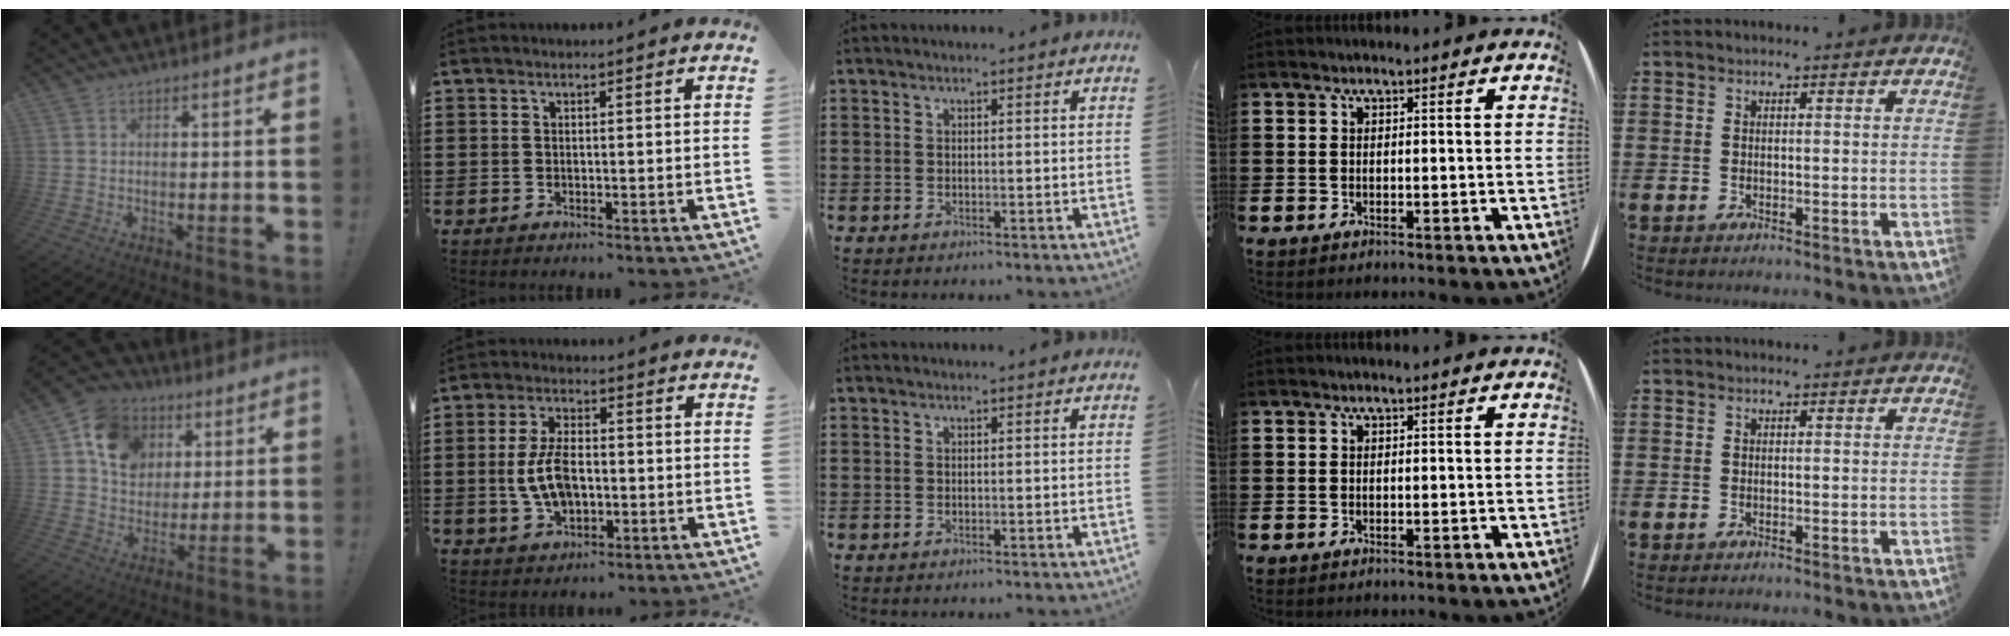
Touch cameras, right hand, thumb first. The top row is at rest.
{"thumb": {"total": 14.0, "force": [5.5, 11.3, 6.1], "torque": [-0.089, -0.015, 0.109]}, "index": {"total": 7.9, "force": [-0.8, 4.2, 6.6], "torque": [-0.153, -0.002, -0.021]}}